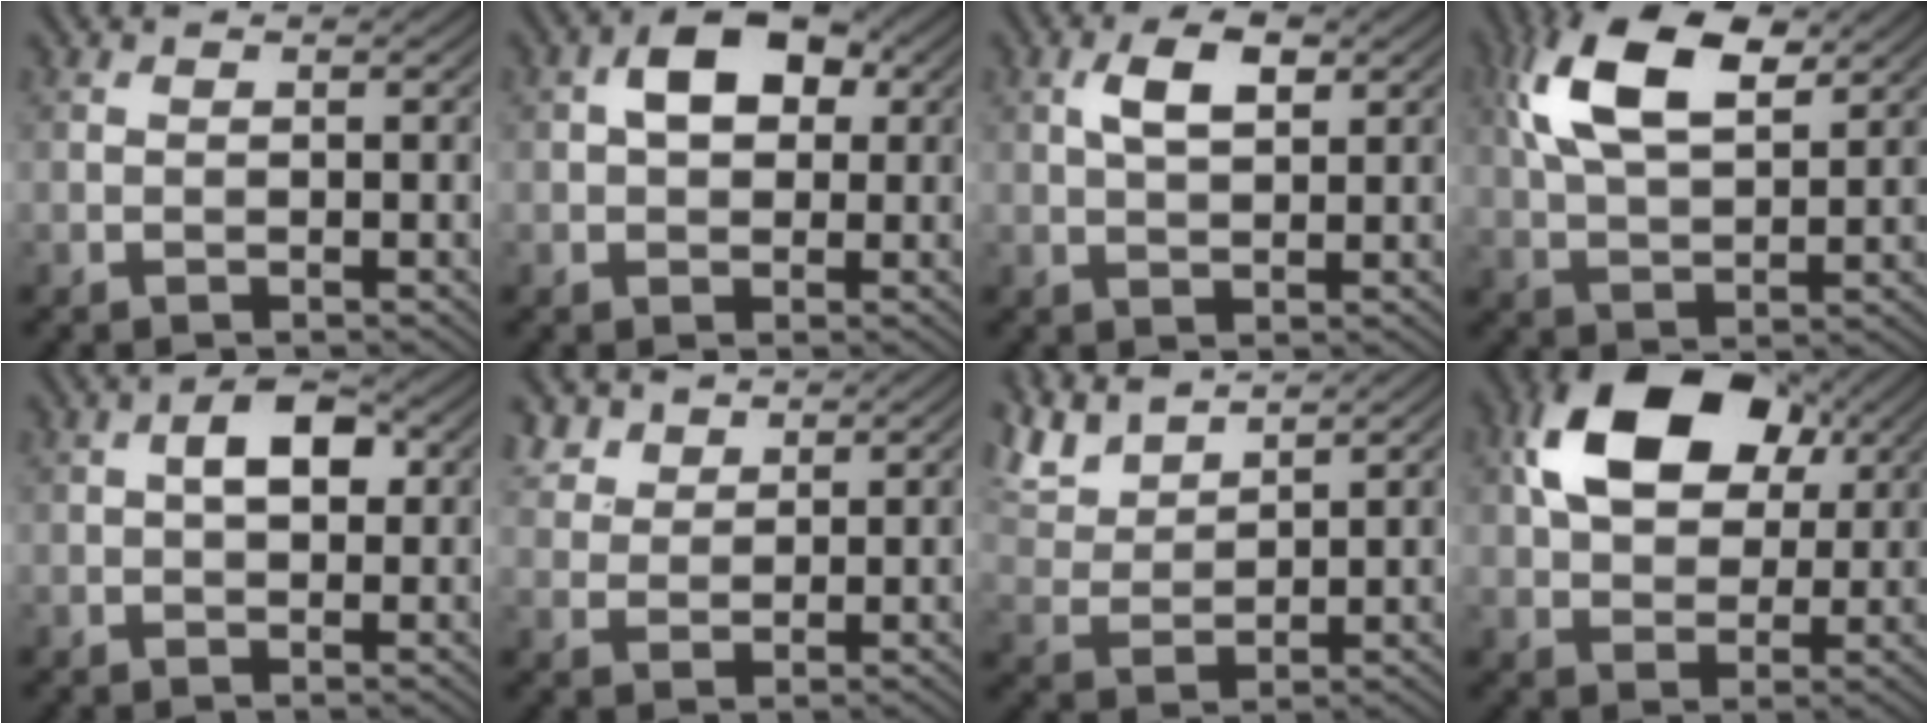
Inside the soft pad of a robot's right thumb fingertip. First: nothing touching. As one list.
[{"total": 5.8, "force": [1.4, 3.8, 4.1], "torque": [-0.069, 0.009, 0.014]}, {"total": 4.2, "force": [1.5, 1.9, 3.4], "torque": [-0.071, 0.009, 0.028]}, {"total": 11.6, "force": [5.1, 5.3, 9.0], "torque": [-0.199, 0.016, 0.096]}, {"total": 4.2, "force": [0.7, 2.3, 3.5], "torque": [-0.059, 0.010, 0.007]}, {"total": 4.2, "force": [3.1, 2.4, 1.6], "torque": [-0.048, -0.002, 0.073]}, {"total": 7.3, "force": [6.1, 2.1, 3.4], "torque": [-0.091, 0.013, 0.121]}, {"total": 13.9, "force": [5.2, 8.9, 9.3], "torque": [-0.186, 0.020, 0.094]}]